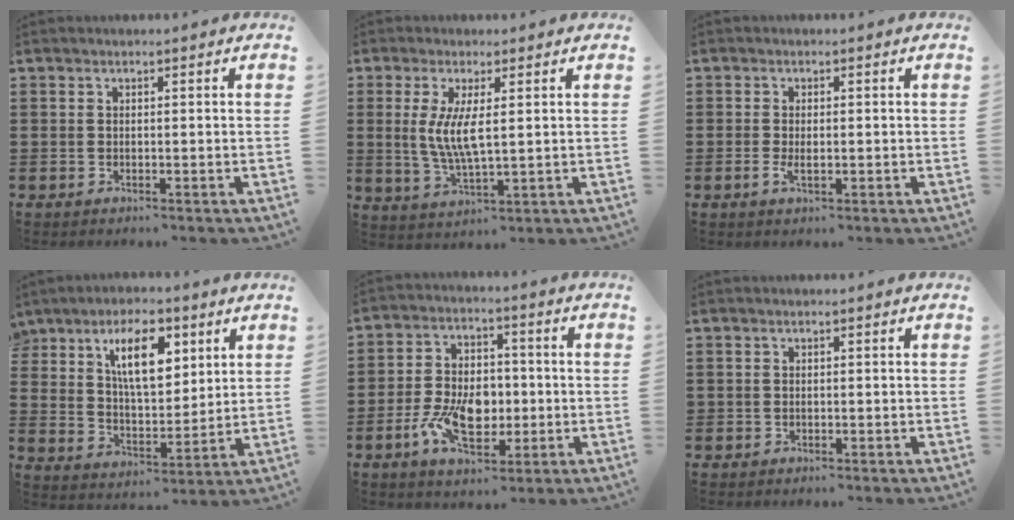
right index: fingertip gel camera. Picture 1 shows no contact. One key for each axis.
{"total": 5.9, "fx": 0.8, "fy": 1.6, "fz": 5.6, "tx": -0.117, "ty": -0.001, "tz": 0.011}
{"total": 1.9, "fx": -0.3, "fy": 0.9, "fz": 1.7, "tx": -0.038, "ty": -0.003, "tz": -0.007}
{"total": 9.9, "fx": 5.3, "fy": 4.9, "fz": 6.8, "tx": -0.129, "ty": 0.008, "tz": 0.091}
{"total": 9.6, "fx": -2.3, "fy": 6.0, "fz": 7.1, "tx": -0.141, "ty": 0.008, "tz": -0.041}
{"total": 0.5, "fx": 0.0, "fy": 0.5, "fz": 0.1, "tx": -0.002, "ty": 0.005, "tz": -0.001}